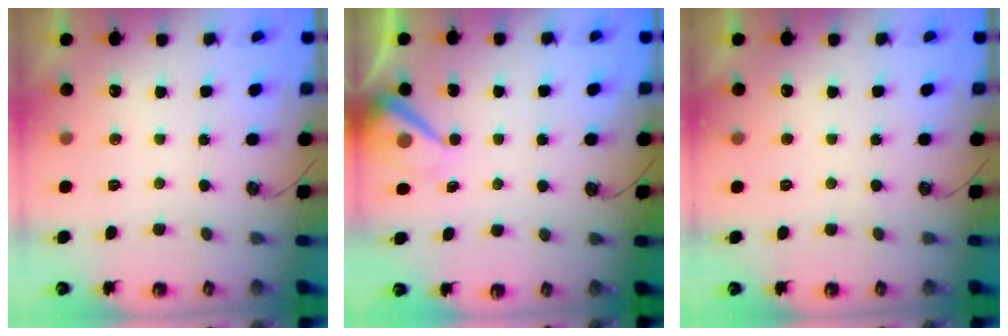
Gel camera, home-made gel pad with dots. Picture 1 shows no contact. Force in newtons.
{"total": 7.9, "press": 7.9, "slide": 0.8}
{"total": 4.4, "press": 4.3, "slide": 0.4}